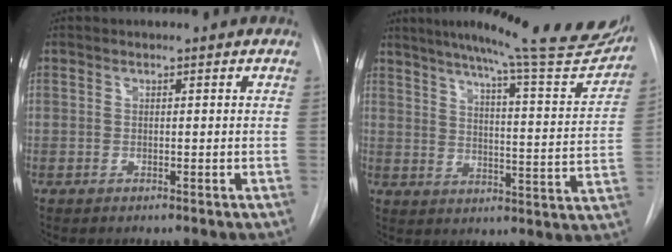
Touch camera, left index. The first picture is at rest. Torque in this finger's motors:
{"motor_torque": [0.92, -1.21, 0.22, 0.06]}